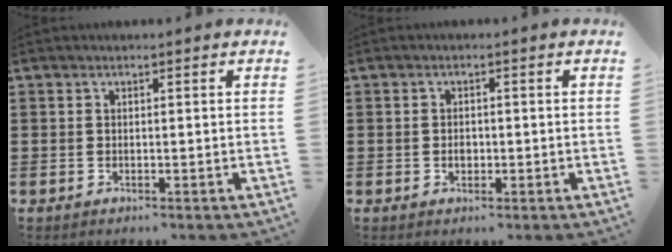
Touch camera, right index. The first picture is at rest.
{"total": 1.5, "force": [-0.3, 1.0, 1.0], "torque": [-0.019, 0.005, -0.006]}